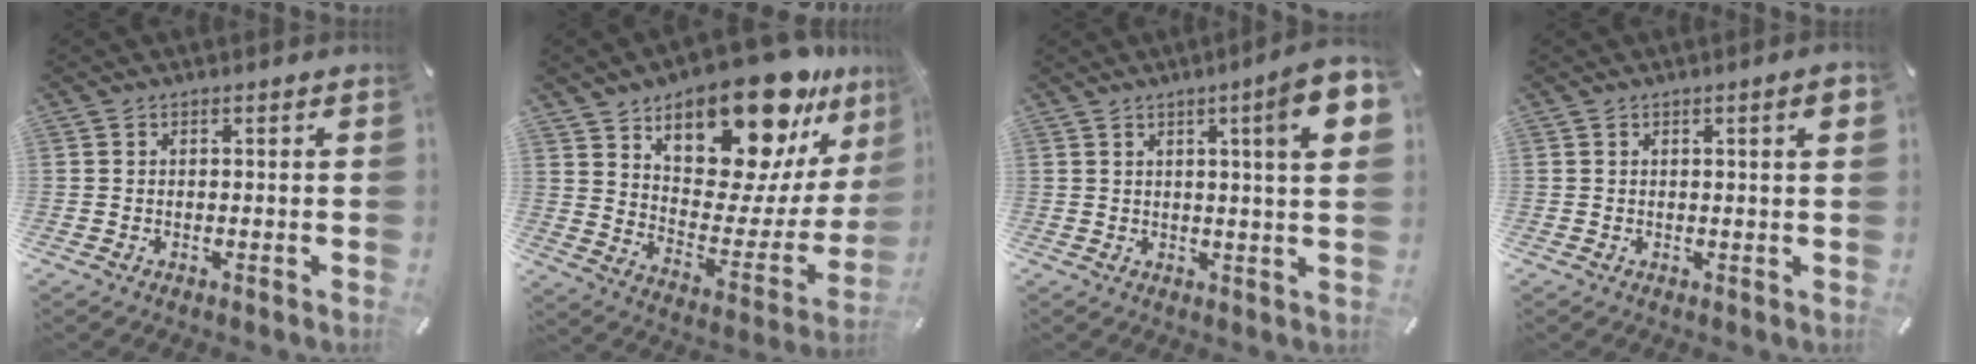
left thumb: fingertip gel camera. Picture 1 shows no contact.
{"total": 23.2, "force": [17.6, 9.4, 11.8], "torque": [-0.160, -0.142, 0.295]}
{"total": 11.5, "force": [4.5, 1.1, 10.6], "torque": [-0.159, -0.019, 0.066]}
{"total": 3.2, "force": [0.9, 0.4, 3.1], "torque": [-0.050, 0.000, 0.012]}